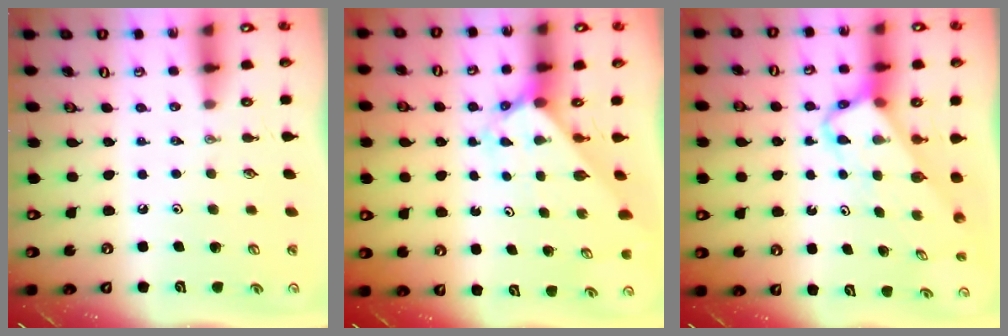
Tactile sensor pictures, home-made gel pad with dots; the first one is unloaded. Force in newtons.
{"total": 2.1, "press": 2.1, "slide": 0.1}
{"total": 3.9, "press": 3.9, "slide": 0.2}